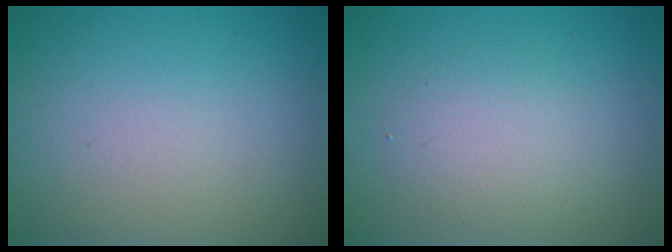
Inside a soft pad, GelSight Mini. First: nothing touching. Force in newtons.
{"total": 2.6, "press": 2.6, "slide": 0.2}